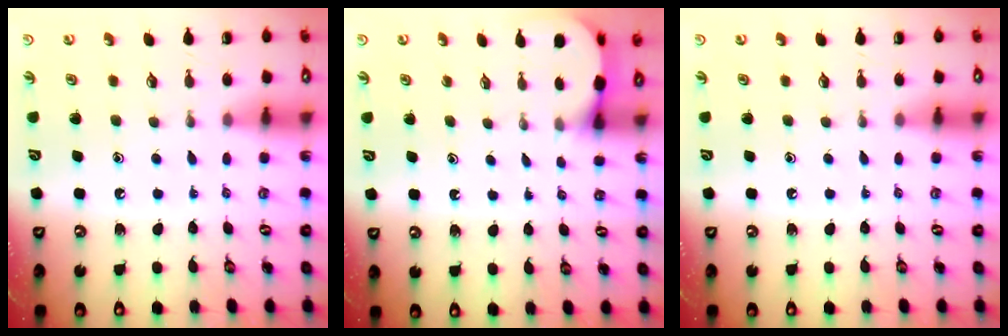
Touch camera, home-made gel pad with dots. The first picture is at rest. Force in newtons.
{"total": 2.6, "press": 2.6, "slide": 0.2}
{"total": 0.0}